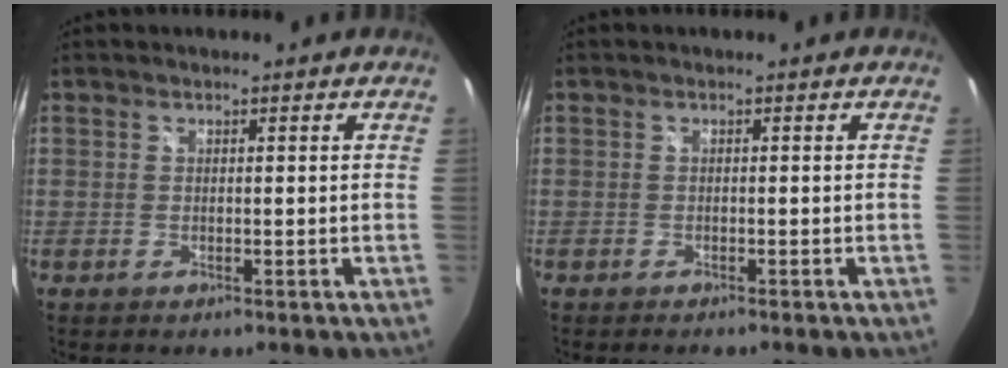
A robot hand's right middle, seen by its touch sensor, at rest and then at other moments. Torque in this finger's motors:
{"motor_torque": [-0.24, -0.06, 0.05, -0.01]}